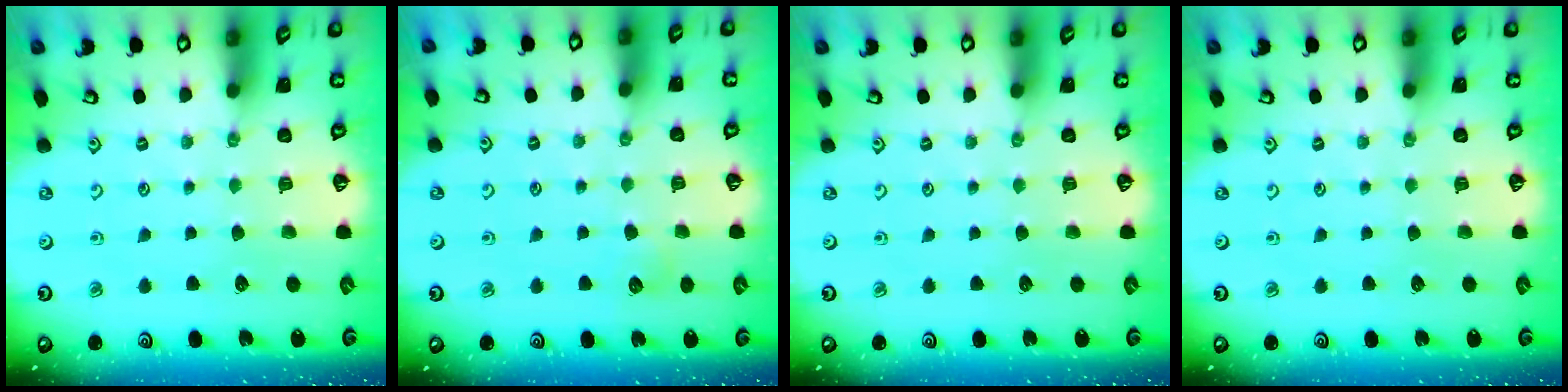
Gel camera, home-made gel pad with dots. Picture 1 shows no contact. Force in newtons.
{"total": 4.8, "press": 4.7, "slide": 0.4}
{"total": 0.0}
{"total": 0.0}